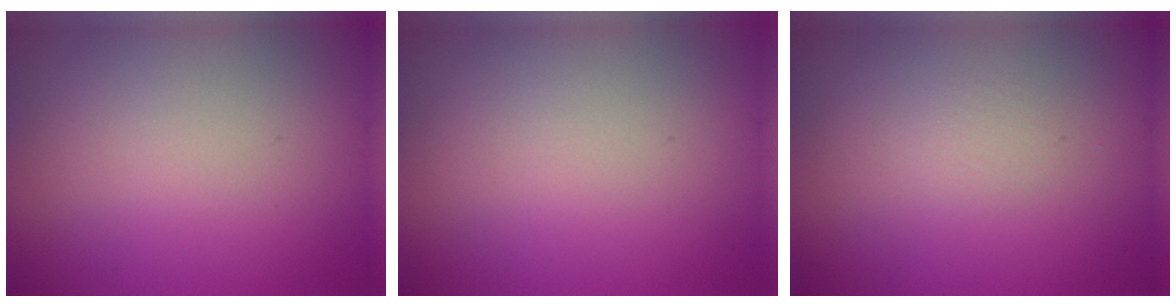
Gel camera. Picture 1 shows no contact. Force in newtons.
{"total": 0.0}
{"total": 0.0}